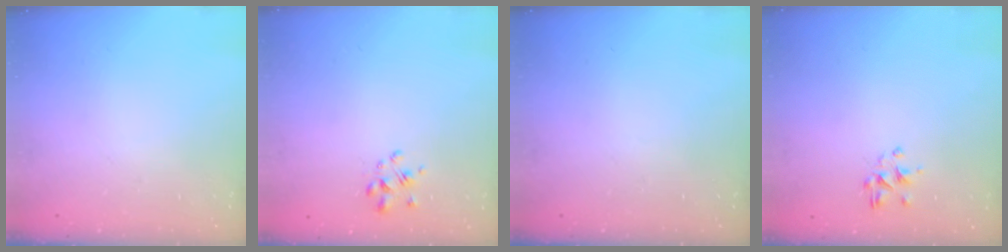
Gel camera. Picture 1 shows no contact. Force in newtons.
{"total": 2.5, "press": 2.3, "slide": 1.1}
{"total": 0.0}
{"total": 2.3, "press": 2.1, "slide": 0.9}